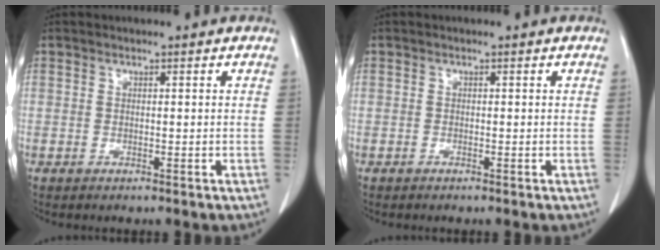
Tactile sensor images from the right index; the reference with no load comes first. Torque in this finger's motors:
{"motor_torque": [-0.02, 0.09, 0.04, -0.01]}